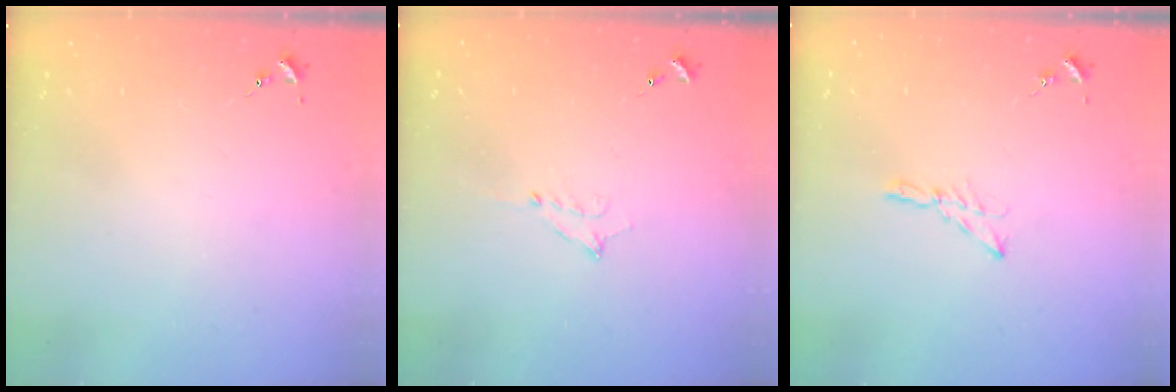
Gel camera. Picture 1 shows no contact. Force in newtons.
{"total": 5.2, "press": 5.2, "slide": 0.3}
{"total": 4.7, "press": 4.7, "slide": 0.1}